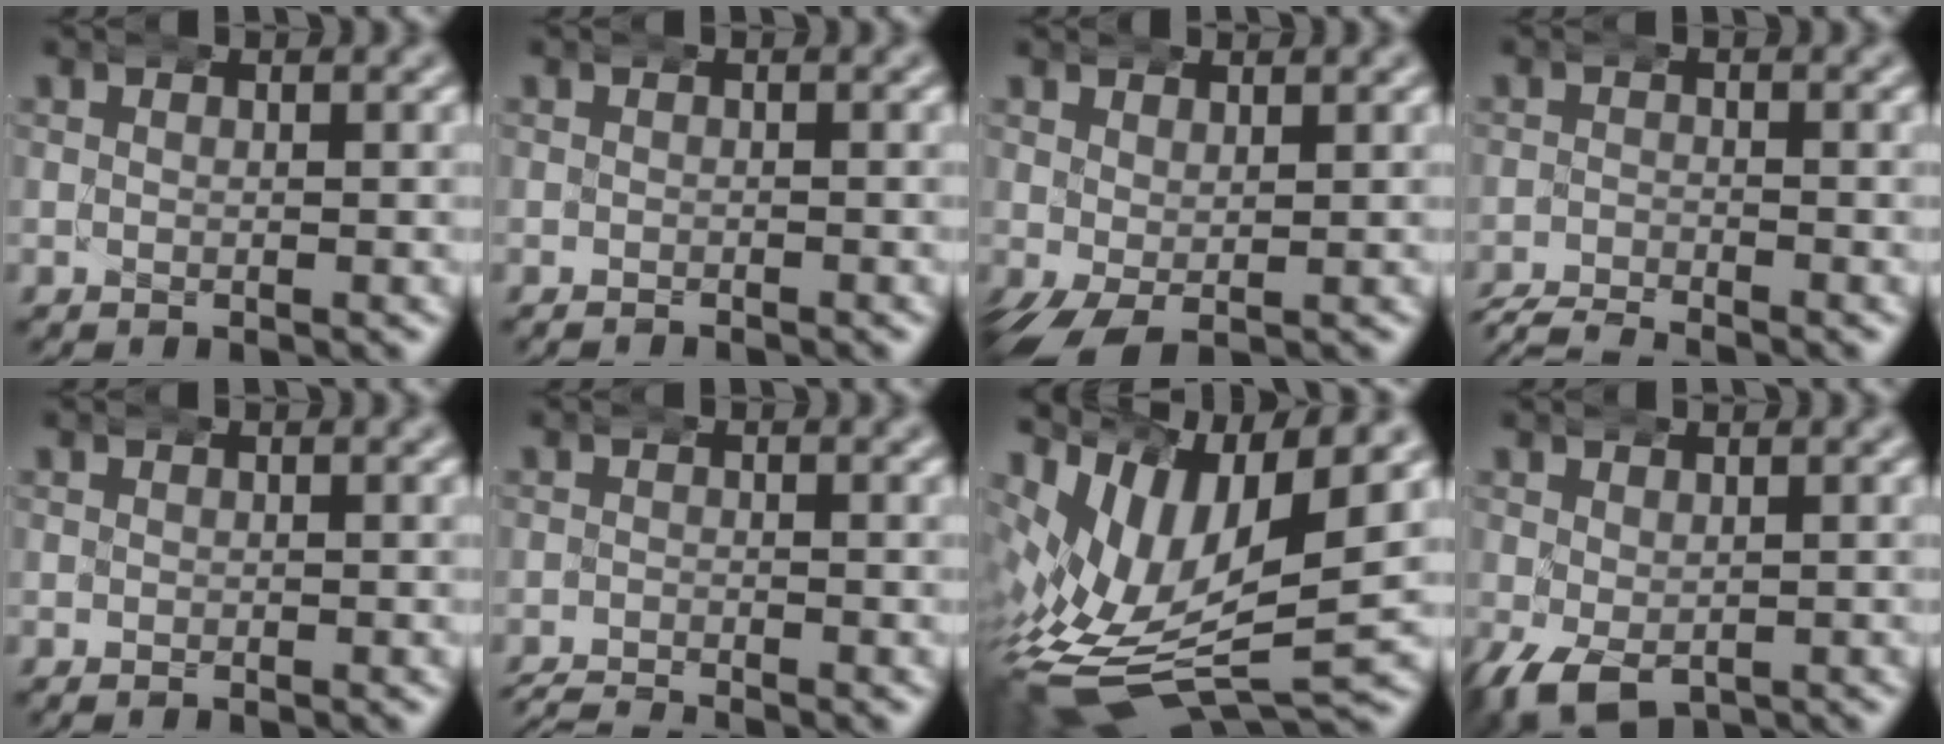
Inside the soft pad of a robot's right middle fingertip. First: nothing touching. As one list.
[{"total": 0.9, "force": [-0.9, 0.2, -0.3], "torque": [0.003, 0.000, -0.015]}, {"total": 3.2, "force": [-1.7, 1.7, 2.1], "torque": [-0.050, -0.024, -0.011]}, {"total": 5.1, "force": [-4.9, 1.4, 0.9], "torque": [-0.021, -0.013, -0.077]}, {"total": 0.0}, {"total": 3.9, "force": [-3.8, 0.8, 0.4], "torque": [-0.009, -0.011, -0.059]}, {"total": 11.6, "force": [-2.1, 8.0, 8.1], "torque": [-0.181, -0.037, -0.022]}, {"total": 4.9, "force": [-3.1, 3.1, 2.2], "torque": [-0.062, -0.030, -0.032]}]